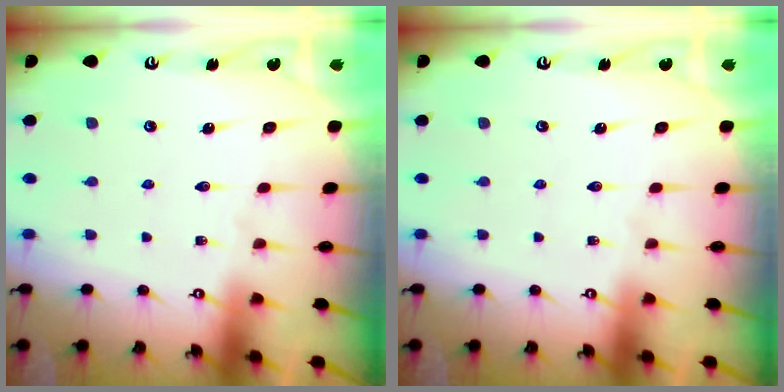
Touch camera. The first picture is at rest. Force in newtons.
{"total": 0.0}